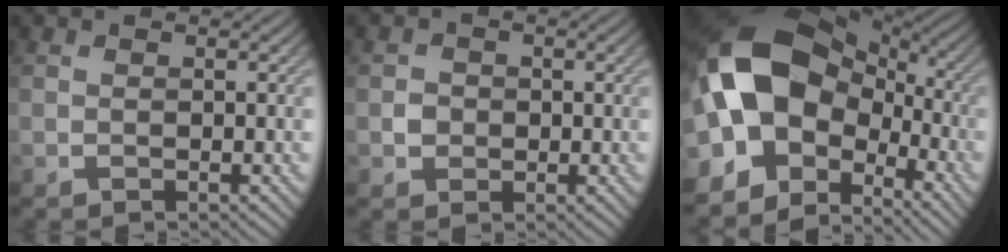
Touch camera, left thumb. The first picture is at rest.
{"total": 1.9, "force": [-0.2, 1.8, 0.5], "torque": [-0.006, -0.003, -0.007]}
{"total": 17.6, "force": [-0.9, 12.1, 12.7], "torque": [-0.270, -0.001, -0.022]}